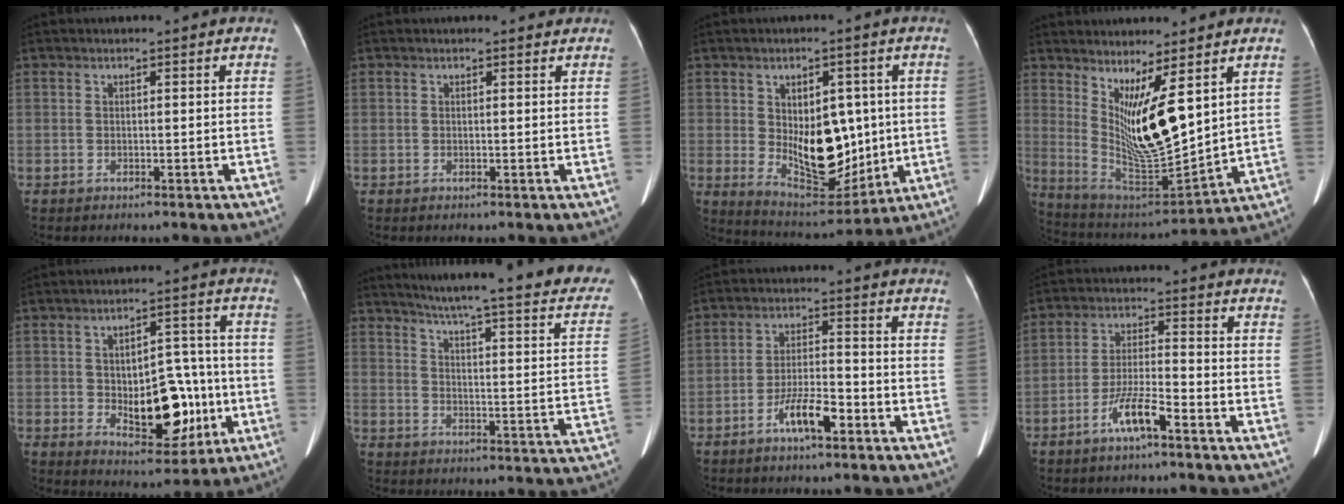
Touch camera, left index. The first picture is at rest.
{"total": 1.0, "force": [0.9, 0.4, -0.1], "torque": [-0.007, -0.004, 0.003]}
{"total": 12.2, "force": [0.1, 6.5, 10.3], "torque": [-0.161, 0.002, 0.025]}
{"total": 11.7, "force": [4.8, 1.7, 10.5], "torque": [-0.198, -0.032, 0.104]}
{"total": 11.8, "force": [-2.4, 6.0, 9.9], "torque": [-0.134, 0.014, -0.022]}
{"total": 27.1, "force": [22.5, 2.5, 14.8], "torque": [-0.208, -0.057, 0.265]}
{"total": 6.2, "force": [-3.6, 1.2, 4.9], "torque": [-0.099, 0.001, -0.064]}
{"total": 6.2, "force": [-3.9, 0.5, 4.8], "torque": [-0.100, -0.001, -0.074]}